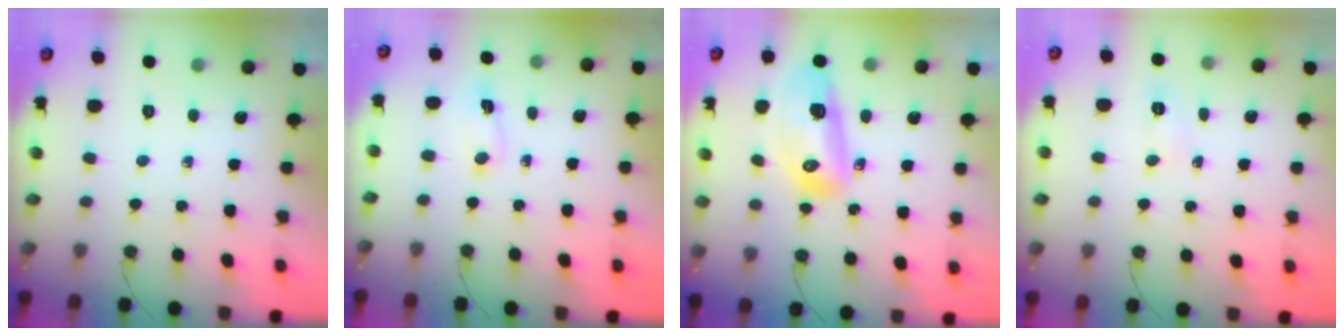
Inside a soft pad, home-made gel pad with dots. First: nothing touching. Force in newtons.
{"total": 15.4, "press": 3.2, "slide": 15.1}
{"total": 14.7, "press": 14.6, "slide": 2.0}
{"total": 5.6, "press": 5.5, "slide": 1.2}